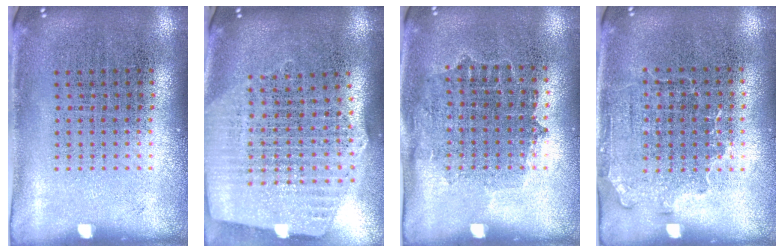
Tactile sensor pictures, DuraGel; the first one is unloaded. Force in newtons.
{"total": 2.6, "press": 2.2, "slide": 1.4}
{"total": 0.8, "press": 0.8, "slide": 0.3}
{"total": 1.4, "press": 1.1, "slide": 0.8}